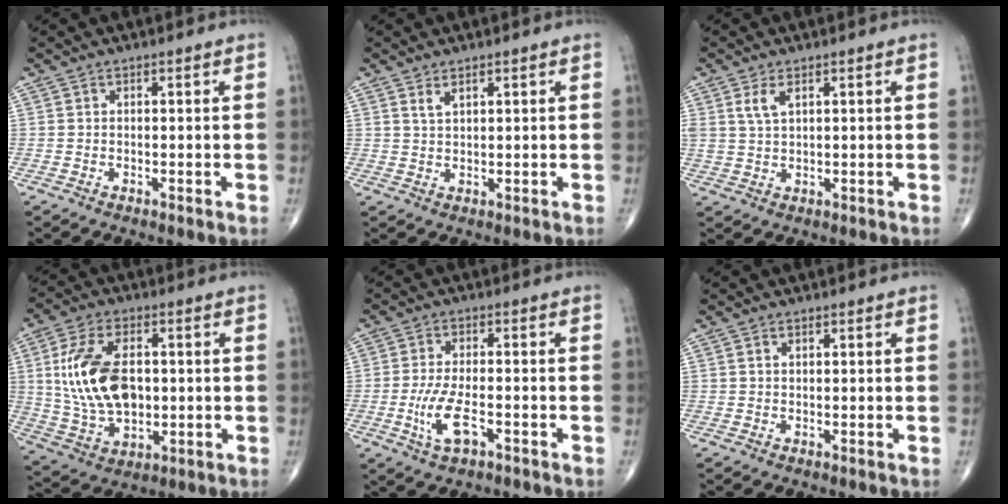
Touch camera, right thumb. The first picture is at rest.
{"total": 2.0, "force": [1.3, 0.7, 1.3], "torque": [-0.027, -0.006, 0.030]}
{"total": 3.4, "force": [1.7, 1.6, 2.5], "torque": [-0.051, -0.003, 0.040]}
{"total": 16.2, "force": [1.6, 9.7, 12.9], "torque": [-0.237, -0.003, 0.038]}
{"total": 7.3, "force": [-2.5, 2.9, 6.2], "torque": [-0.130, 0.006, -0.045]}
{"total": 0.7, "force": [0.4, 0.4, 0.5], "torque": [-0.011, 0.002, 0.007]}